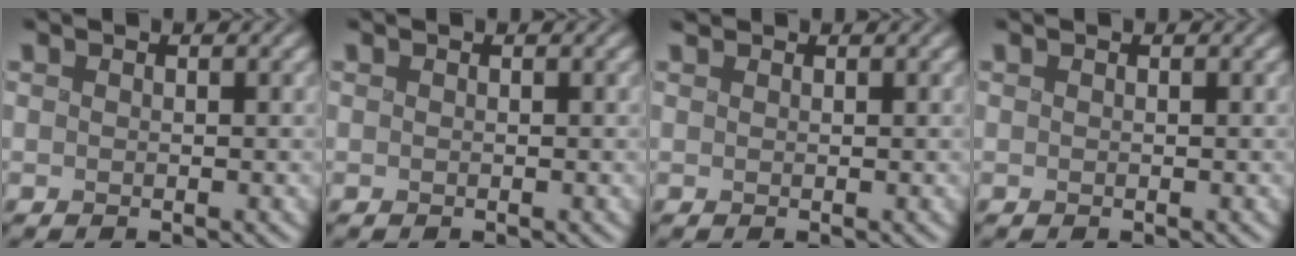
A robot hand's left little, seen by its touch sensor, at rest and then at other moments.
{"total": 0.0}
{"total": 0.8, "force": [0.7, 0.2, 0.2], "torque": [-0.003, 0.007, 0.016]}
{"total": 0.0}